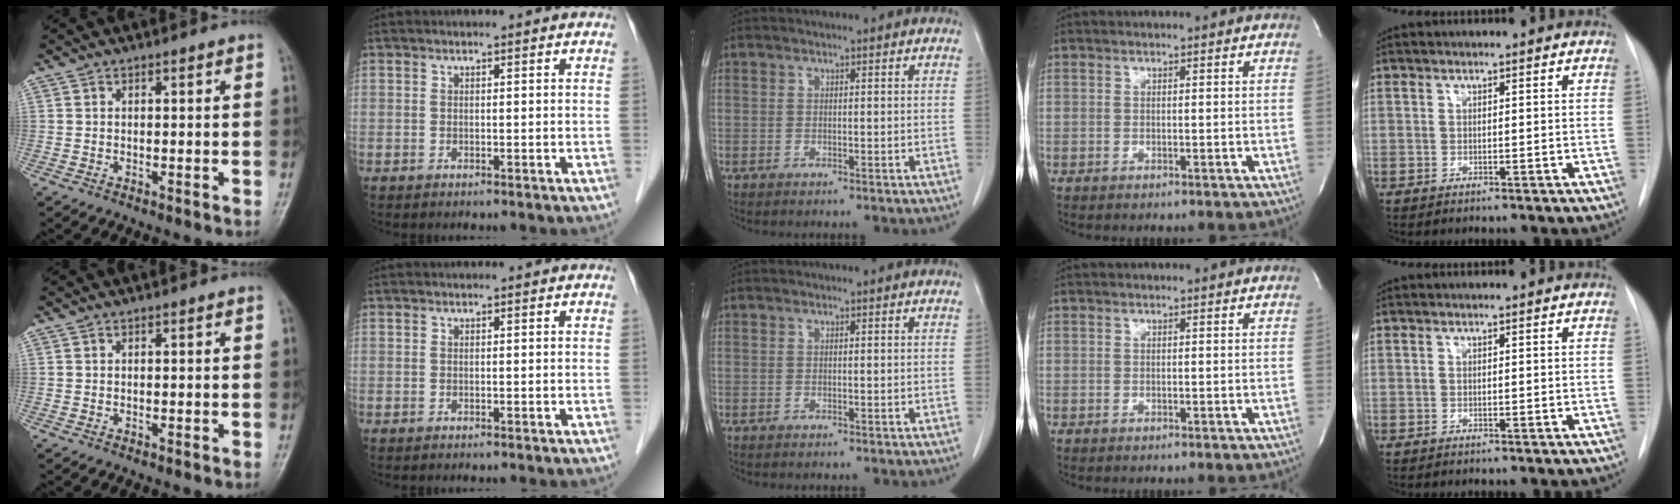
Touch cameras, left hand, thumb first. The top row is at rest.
{}